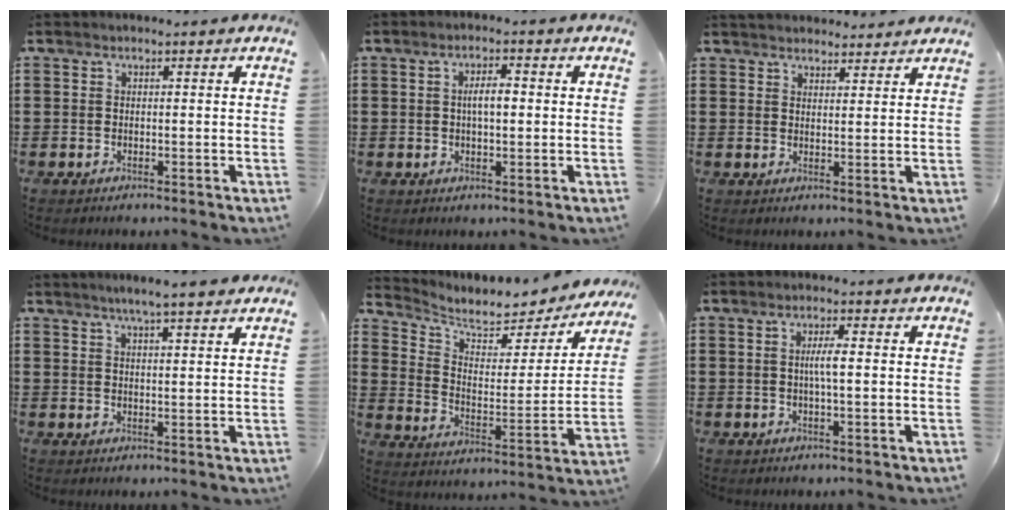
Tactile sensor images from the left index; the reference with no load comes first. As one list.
[{"total": 3.3, "force": [0.1, 1.2, 3.0], "torque": [-0.059, 0.004, -0.001]}, {"total": 2.6, "force": [2.5, 0.5, -0.4], "torque": [-0.001, -0.005, 0.048]}, {"total": 3.6, "force": [3.1, -0.1, 1.9], "torque": [-0.045, -0.003, 0.053]}, {"total": 5.4, "force": [4.6, 2.1, 1.8], "torque": [-0.057, -0.038, 0.075]}, {"total": 2.8, "force": [-0.1, 0.4, 2.8], "torque": [-0.053, -0.002, -0.003]}]